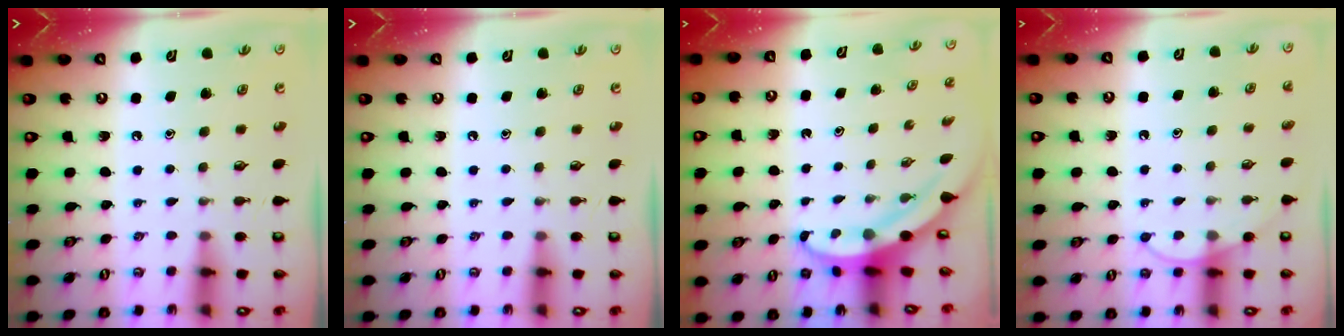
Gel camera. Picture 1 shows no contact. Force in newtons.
{"total": 0.0}
{"total": 3.9, "press": 3.8, "slide": 0.5}
{"total": 6.6, "press": 6.6, "slide": 0.7}